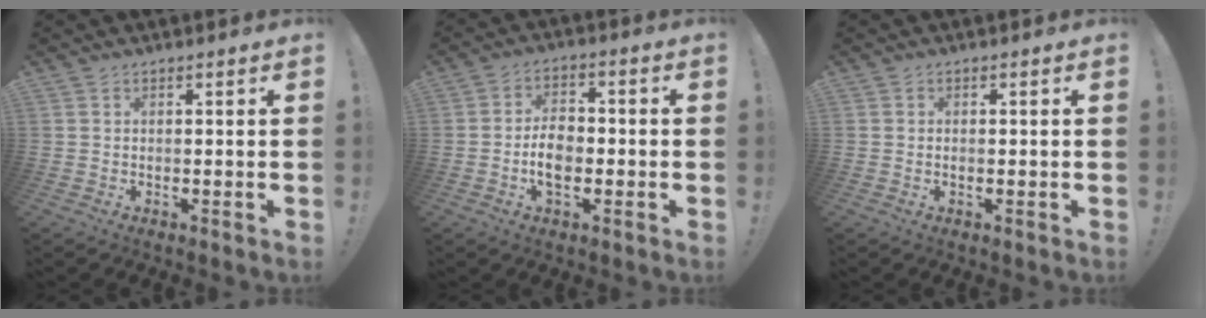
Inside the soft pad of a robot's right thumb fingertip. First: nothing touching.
{"total": 7.5, "force": [-2.1, 4.6, 5.5], "torque": [-0.098, 0.004, -0.041]}
{"total": 0.6, "force": [-0.3, 0.1, 0.5], "torque": [-0.011, 0.000, -0.004]}